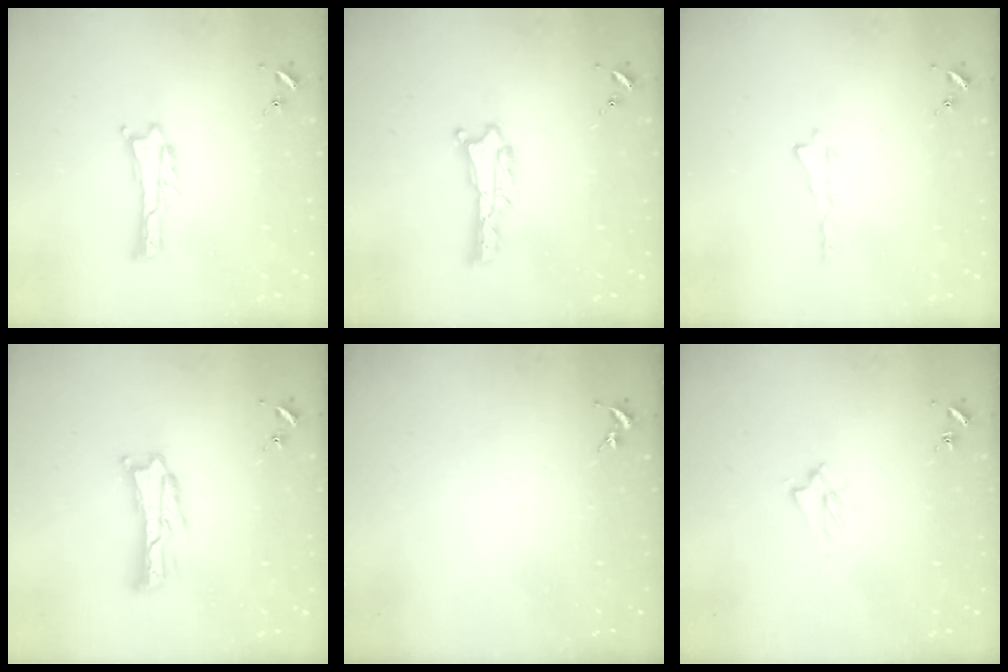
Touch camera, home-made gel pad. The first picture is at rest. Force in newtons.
{"total": 0.6, "press": 0.6, "slide": 0.1}
{"total": 0.0}
{"total": 2.8, "press": 2.7, "slide": 0.4}
{"total": 0.0}
{"total": 1.7, "press": 1.6, "slide": 0.3}